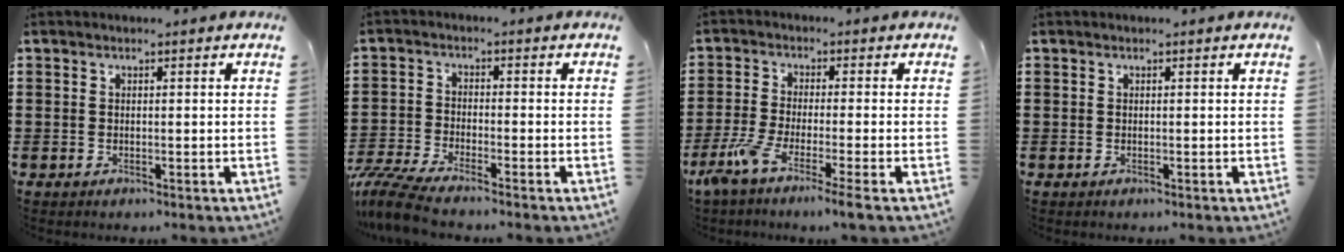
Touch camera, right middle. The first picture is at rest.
{"total": 5.9, "force": [-5.4, 0.4, 2.3], "torque": [-0.069, -0.012, -0.111]}
{"total": 5.5, "force": [-4.1, -0.4, 3.7], "torque": [-0.096, -0.024, -0.084]}
{"total": 0.0}